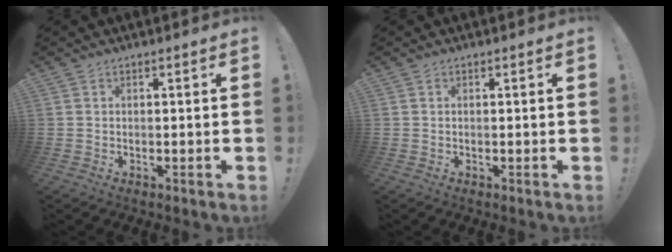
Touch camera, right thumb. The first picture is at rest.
{"total": 0.0}